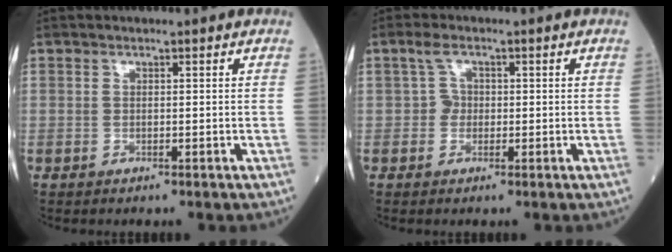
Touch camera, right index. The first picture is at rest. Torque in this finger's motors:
{"motor_torque": [-0.05, 0.04, -0.03, 0.00]}